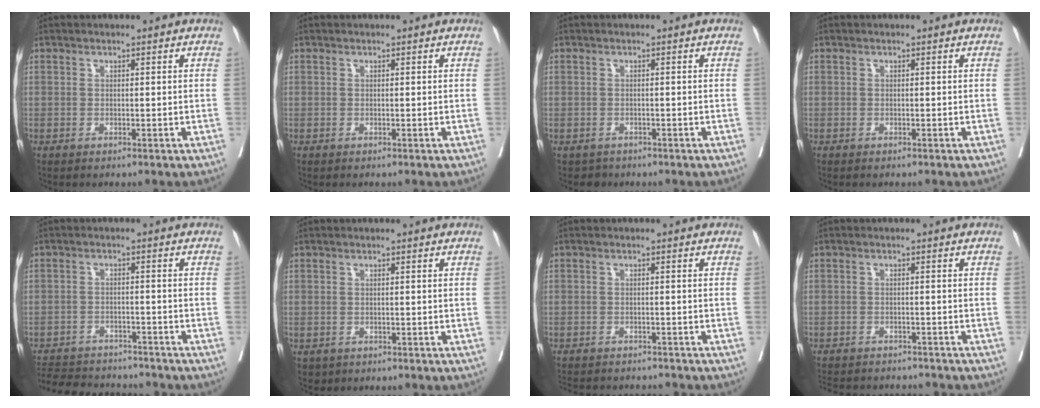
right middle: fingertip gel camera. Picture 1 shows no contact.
{"total": 0.0}
{"total": 1.5, "force": [-1.1, 0.8, -0.3], "torque": [-0.002, 0.001, -0.020]}
{"total": 0.0}
{"total": 12.5, "force": [-11.6, 3.5, 3.3], "torque": [-0.065, 0.004, -0.163]}
{"total": 1.8, "force": [-1.1, 1.4, 0.3], "torque": [-0.006, 0.001, -0.013]}
{"total": 10.4, "force": [-9.7, 2.4, 3.0], "torque": [-0.052, -0.002, -0.122]}
{"total": 11.8, "force": [-11.0, 2.9, 3.4], "torque": [-0.068, 0.000, -0.141]}